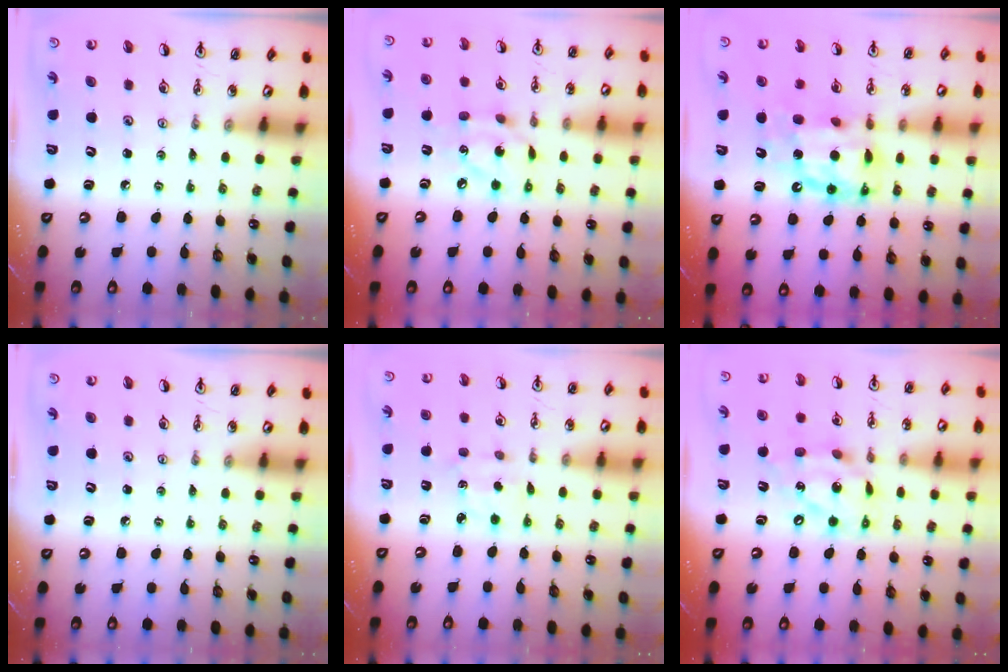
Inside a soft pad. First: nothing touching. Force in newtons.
{"total": 9.3, "press": 9.3, "slide": 0.4}
{"total": 12.8, "press": 12.7, "slide": 1.2}
{"total": 0.0}
{"total": 2.2, "press": 2.1, "slide": 0.7}
{"total": 13.8, "press": 13.8, "slide": 1.2}